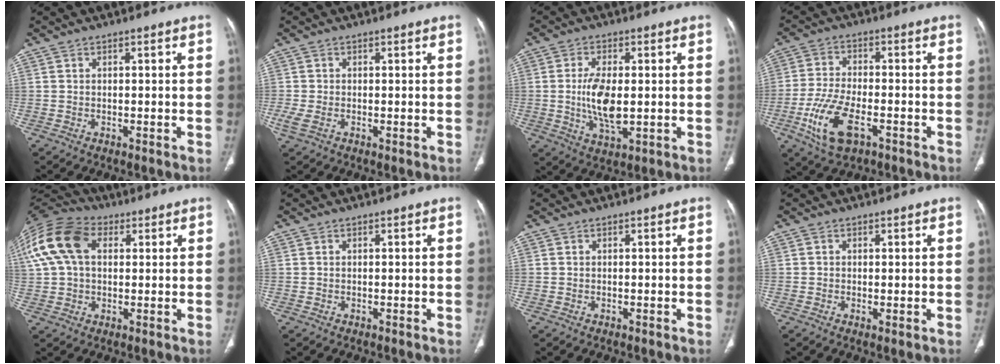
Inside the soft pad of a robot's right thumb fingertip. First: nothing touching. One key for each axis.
{"total": 2.4, "fx": -0.6, "fy": 1.4, "fz": 1.9, "tx": -0.057, "ty": 0.000, "tz": -0.012}
{"total": 9.0, "fx": -0.1, "fy": 4.1, "fz": 8.0, "tx": -0.156, "ty": -0.012, "tz": 0.002}
{"total": 11.3, "fx": -4.7, "fy": 5.3, "fz": 8.8, "tx": -0.187, "ty": 0.009, "tz": -0.082}
{"total": 16.6, "fx": 4.5, "fy": 11.0, "fz": 11.6, "tx": -0.253, "ty": 0.030, "tz": 0.076}
{"total": 0.0}
{"total": 0.0}
{"total": 0.9, "fx": -0.2, "fy": 0.3, "fz": 0.9, "tx": -0.019, "ty": -0.004, "tz": -0.003}